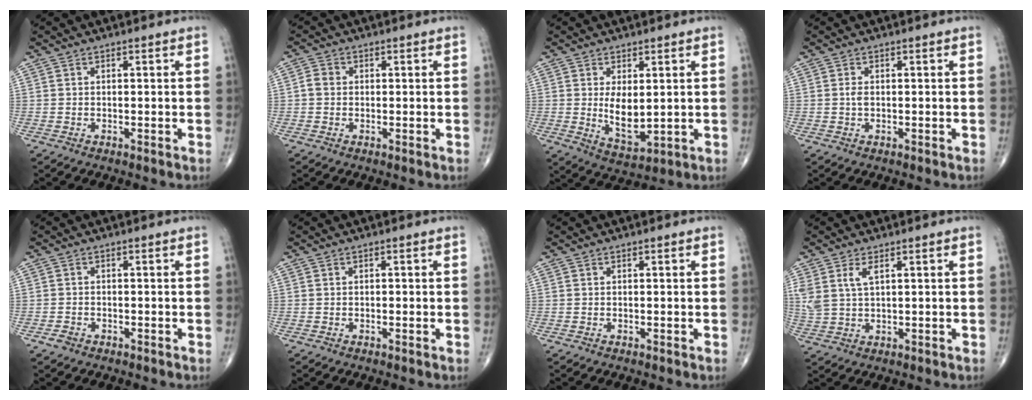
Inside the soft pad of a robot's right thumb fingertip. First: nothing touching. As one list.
[{"total": 2.2, "force": [0.0, 1.9, 1.1], "torque": [-0.017, 0.007, -0.004]}, {"total": 7.3, "force": [0.6, 3.7, 6.3], "torque": [-0.091, -0.021, 0.024]}, {"total": 1.1, "force": [0.0, 0.6, 0.9], "torque": [-0.016, 0.001, -0.001]}, {"total": 1.4, "force": [-0.9, 1.0, 0.5], "torque": [-0.012, 0.006, -0.017]}, {"total": 0.0}, {"total": 0.0}, {"total": 4.9, "force": [2.1, 2.1, 3.8], "torque": [-0.092, -0.002, 0.052]}]